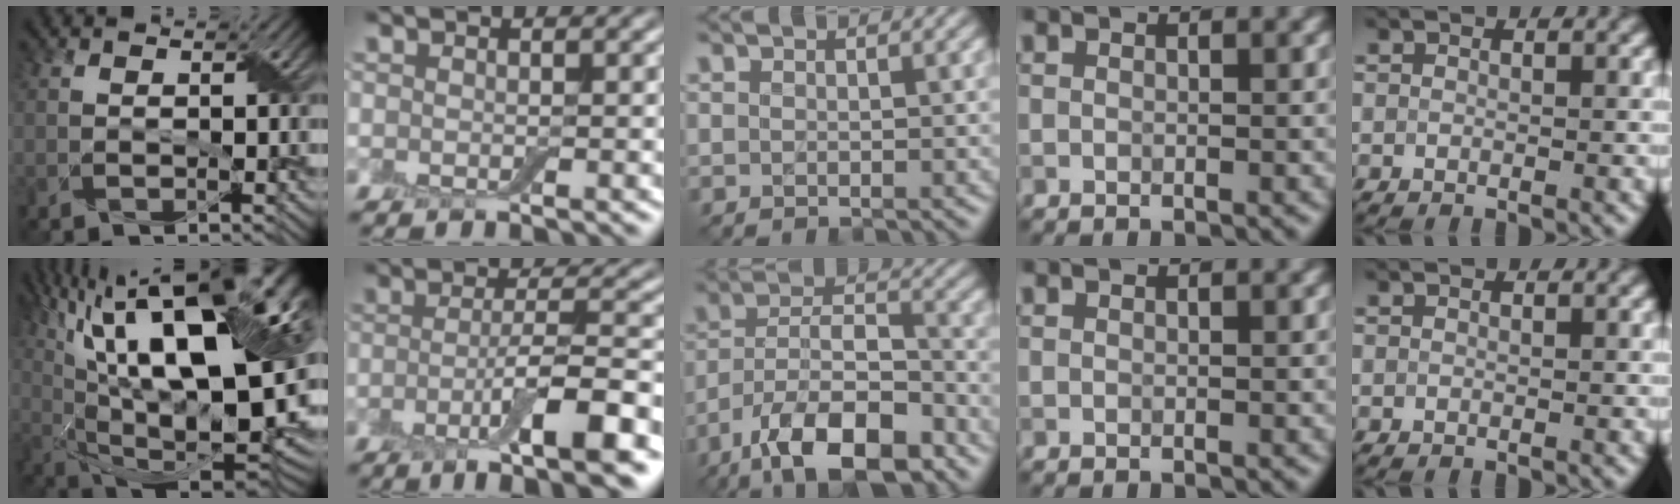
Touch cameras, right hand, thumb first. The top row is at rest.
{"thumb": {"total": 23.8, "force": [7.8, 10.3, 20.0], "torque": [-0.328, 0.058, 0.148]}, "index": {"total": 8.2, "force": [-3.3, 1.4, 7.3], "torque": [-0.114, 0.007, -0.060]}, "middle": {"total": 11.6, "force": [-7.3, 4.6, 7.7], "torque": [-0.135, 0.006, -0.137]}}